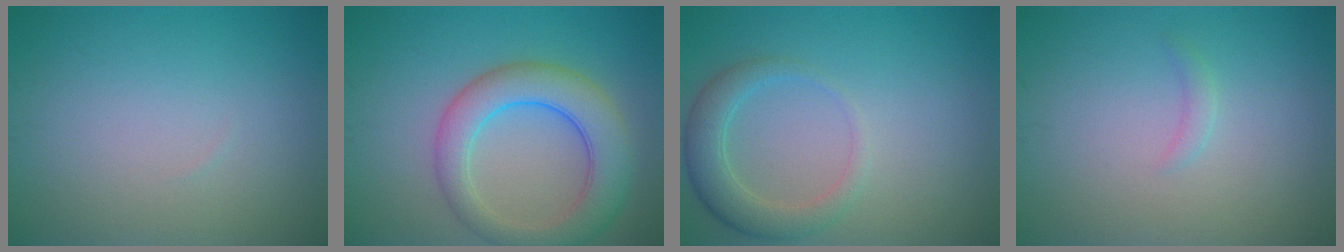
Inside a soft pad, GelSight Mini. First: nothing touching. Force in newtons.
{"total": 6.3, "press": 6.2, "slide": 0.3}
{"total": 2.4, "press": 2.4, "slide": 0.4}
{"total": 0.8, "press": 0.8, "slide": 0.1}